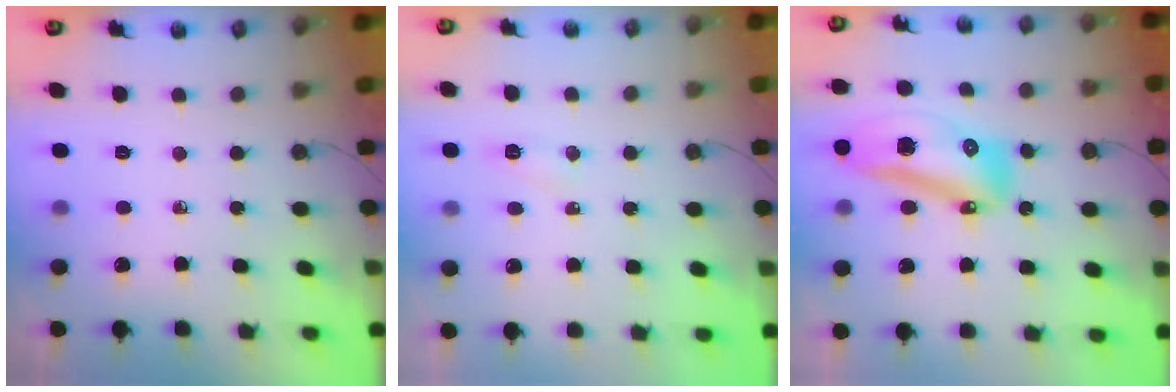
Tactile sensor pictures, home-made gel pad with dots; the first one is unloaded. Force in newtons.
{"total": 4.9, "press": 4.8, "slide": 0.5}
{"total": 18.1, "press": 17.9, "slide": 2.2}